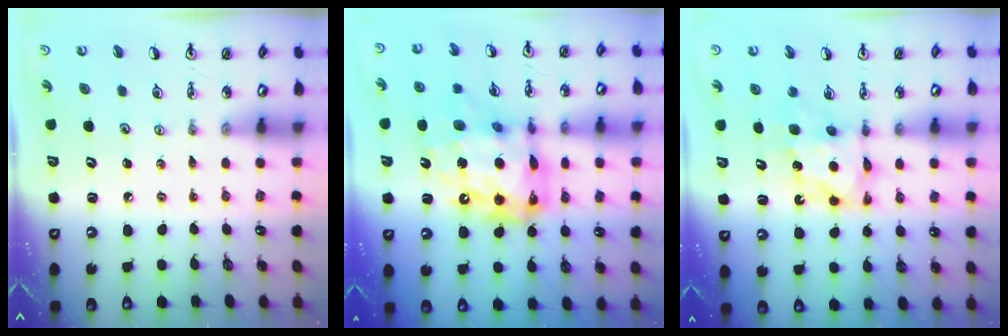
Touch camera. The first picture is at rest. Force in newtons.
{"total": 19.1, "press": 19.0, "slide": 2.0}
{"total": 7.5, "press": 7.4, "slide": 0.6}